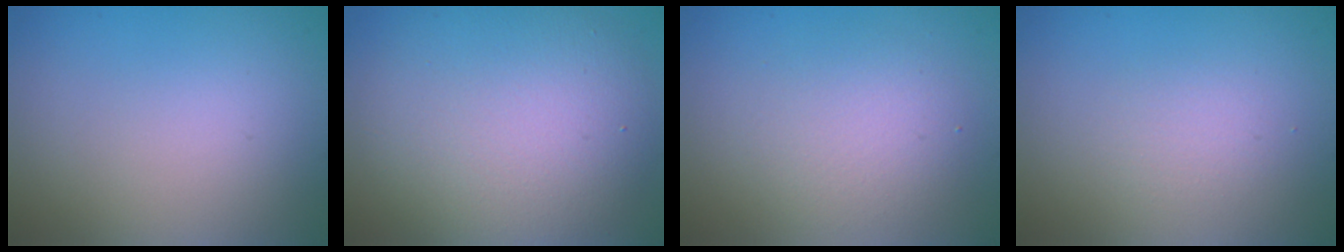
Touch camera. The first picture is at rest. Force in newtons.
{"total": 8.7, "press": 8.7, "slide": 0.4}
{"total": 3.2, "press": 3.2, "slide": 0.2}
{"total": 1.2, "press": 1.2, "slide": 0.1}